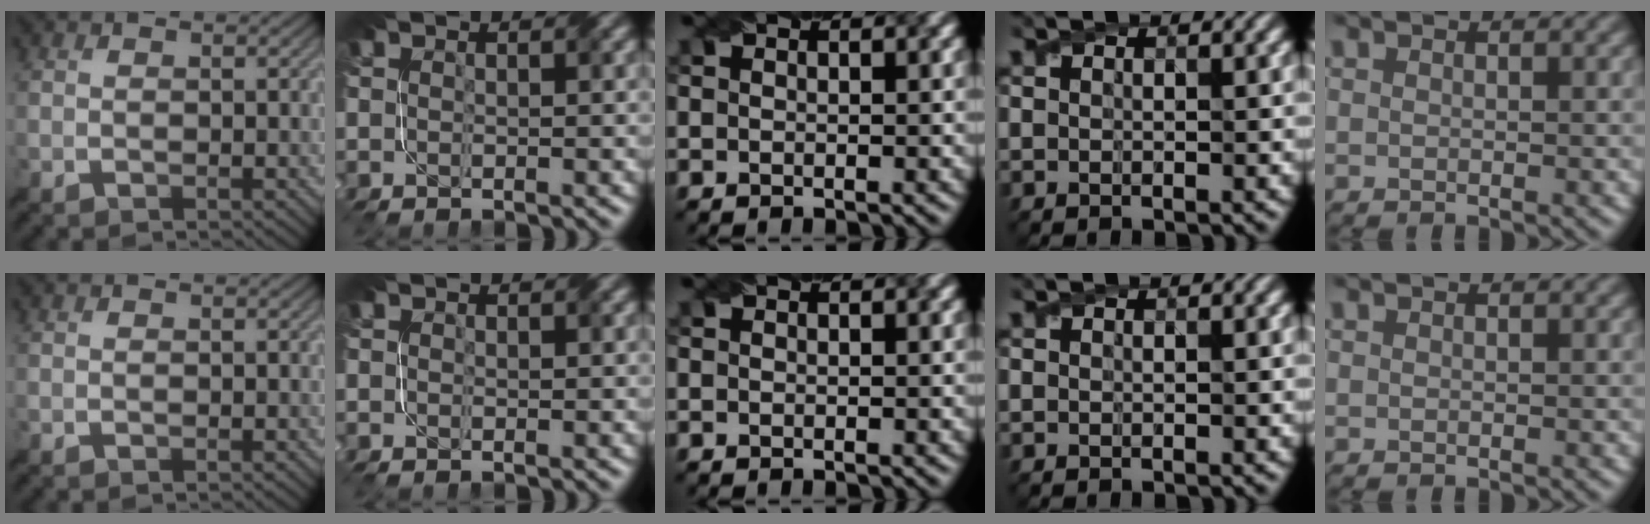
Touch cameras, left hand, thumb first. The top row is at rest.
{}